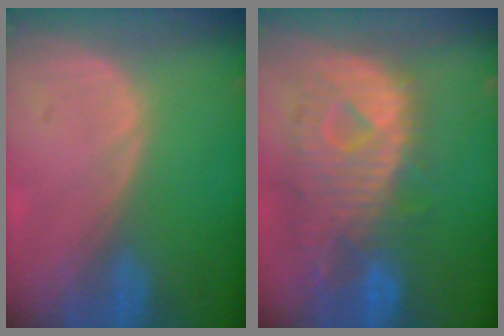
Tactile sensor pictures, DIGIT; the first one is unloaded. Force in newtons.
{"total": 12.0, "press": 10.3, "slide": 6.0}